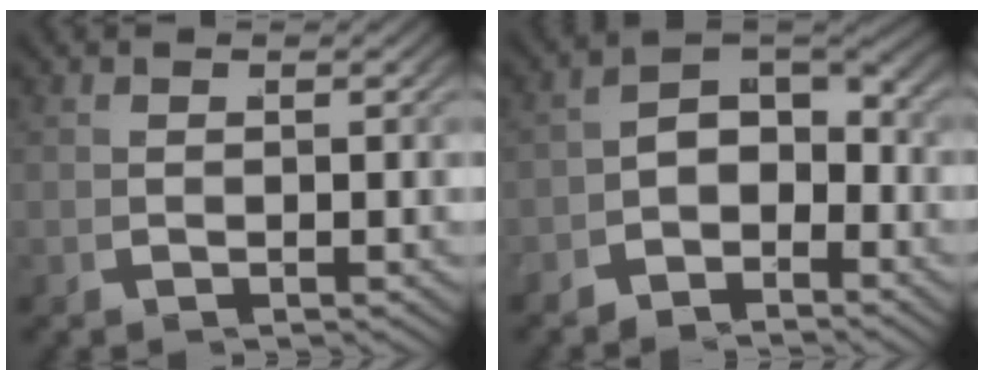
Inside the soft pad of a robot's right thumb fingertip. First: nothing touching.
{"total": 5.2, "force": [-1.1, 3.6, 3.6], "torque": [-0.052, -0.007, -0.024]}